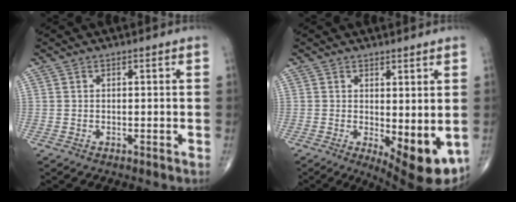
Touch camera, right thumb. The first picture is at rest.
{"total": 9.6, "force": [-1.5, 3.6, 8.8], "torque": [-0.108, -0.024, -0.007]}